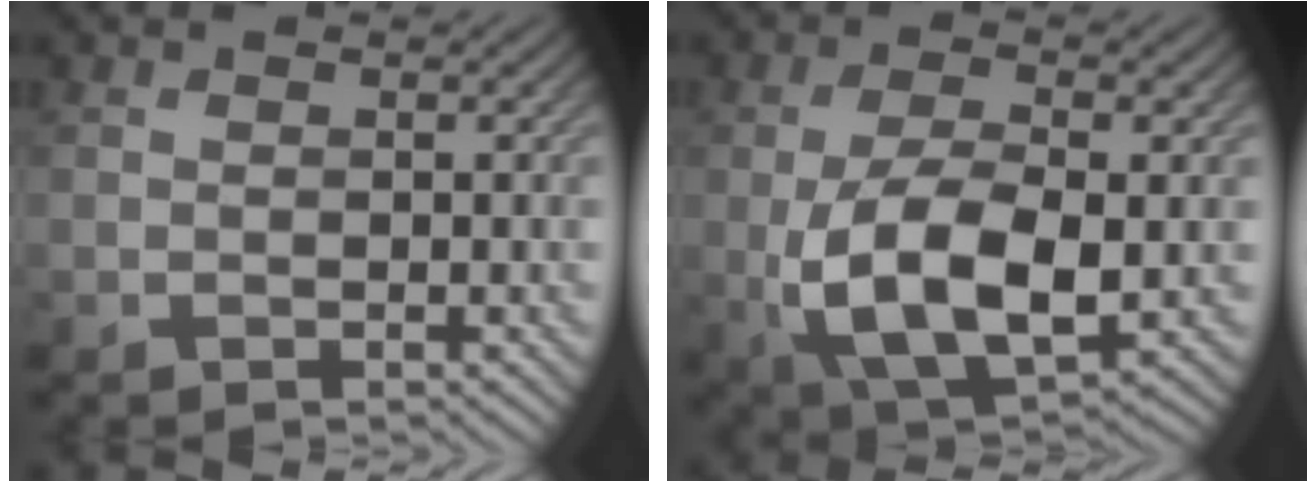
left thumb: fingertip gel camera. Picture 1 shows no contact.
{"total": 10.7, "force": [-1.6, 5.2, 9.3], "torque": [-0.194, -0.014, -0.024]}